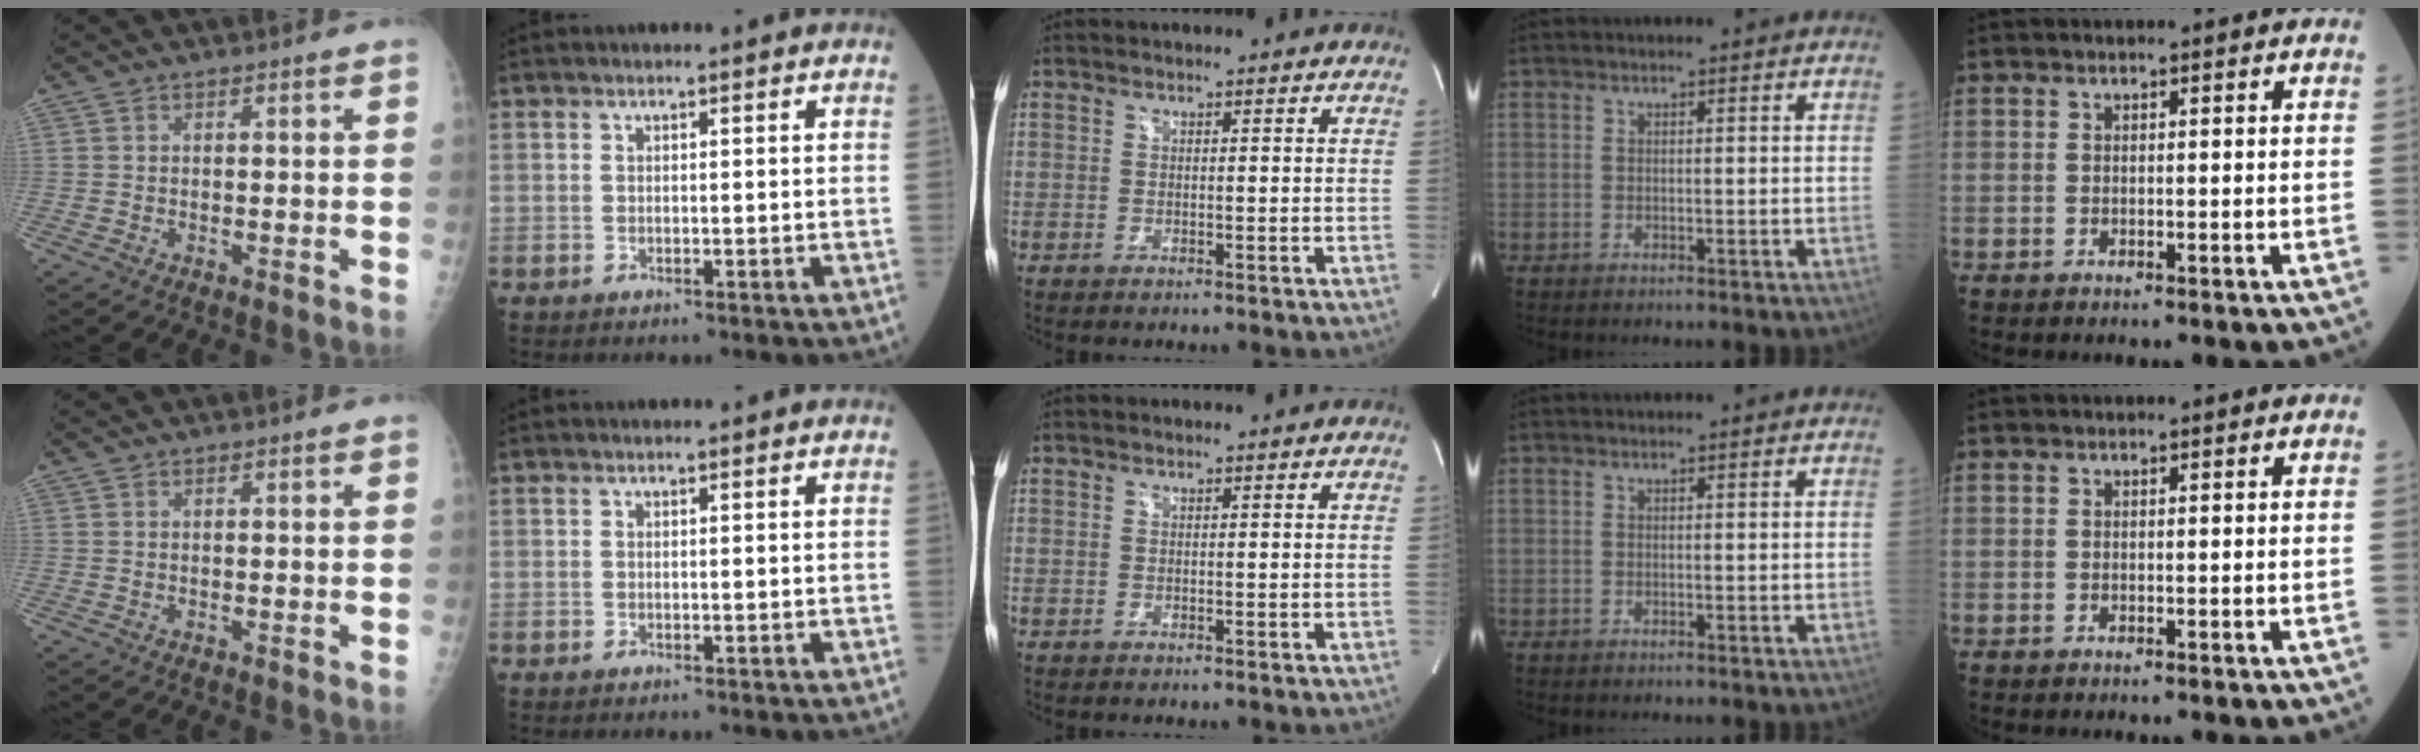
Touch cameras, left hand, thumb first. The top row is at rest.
{}